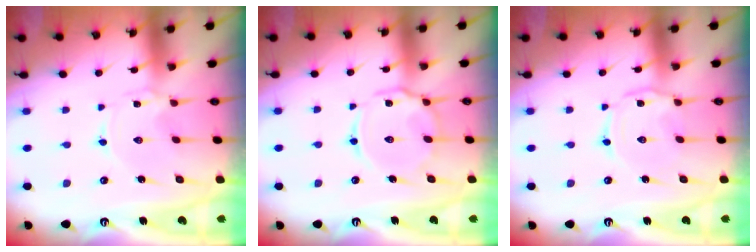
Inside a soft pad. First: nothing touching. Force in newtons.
{"total": 10.0, "press": 10.0, "slide": 0.8}
{"total": 2.8, "press": 2.8, "slide": 0.4}